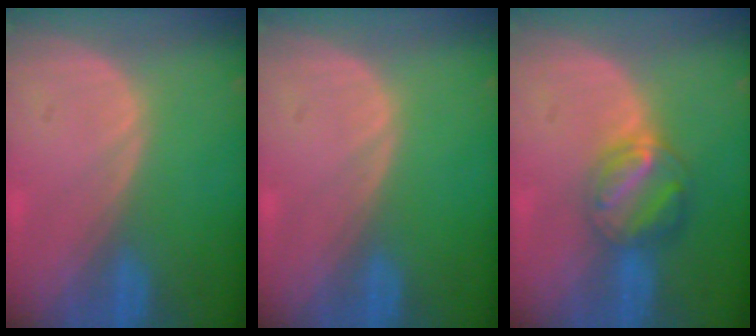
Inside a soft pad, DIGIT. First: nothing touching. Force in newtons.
{"total": 0.0}
{"total": 6.3, "press": 5.6, "slide": 2.8}